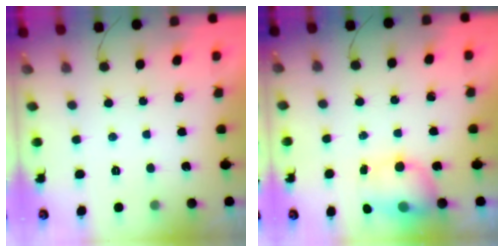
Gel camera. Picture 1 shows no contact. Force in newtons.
{"total": 8.0, "press": 8.0, "slide": 0.5}